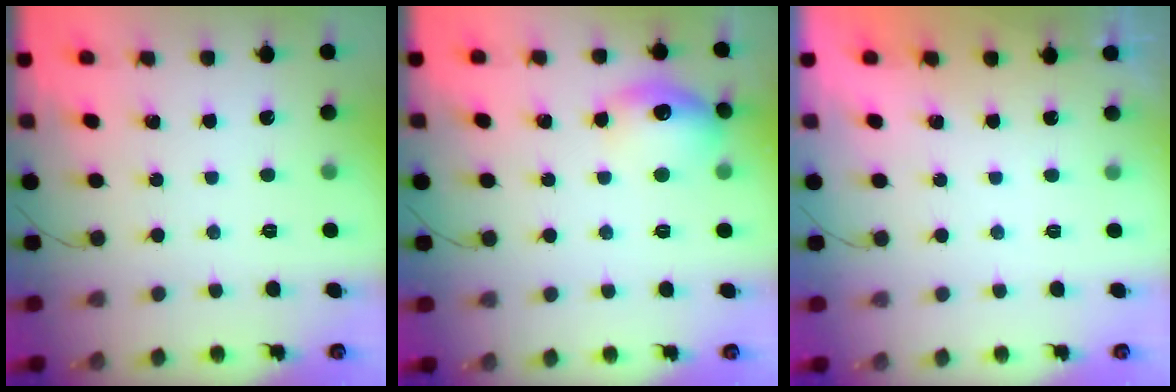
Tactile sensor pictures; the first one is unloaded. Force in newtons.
{"total": 12.9, "press": 12.9, "slide": 0.8}
{"total": 1.9, "press": 0.1, "slide": 1.9}